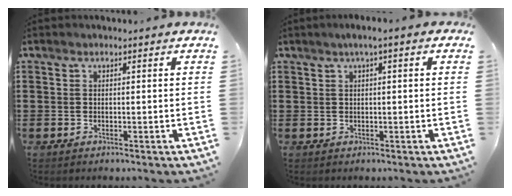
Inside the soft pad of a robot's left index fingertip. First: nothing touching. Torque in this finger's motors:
{"motor_torque": [1.40, -0.74, 0.49, 0.09]}